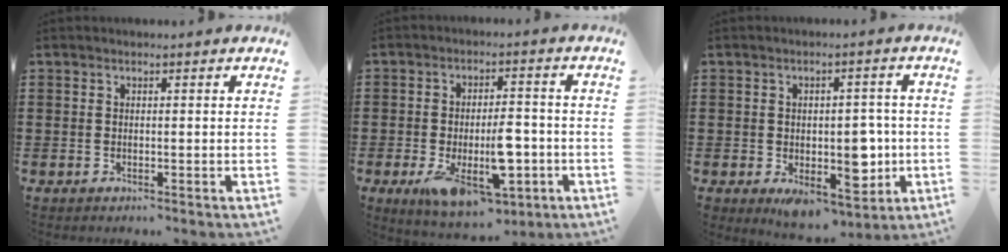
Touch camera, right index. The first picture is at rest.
{"total": 11.5, "force": [-4.1, 5.0, 9.6], "torque": [-0.154, 0.000, -0.064]}
{"total": 6.3, "force": [-1.3, 4.4, 4.4], "torque": [-0.057, 0.006, -0.025]}